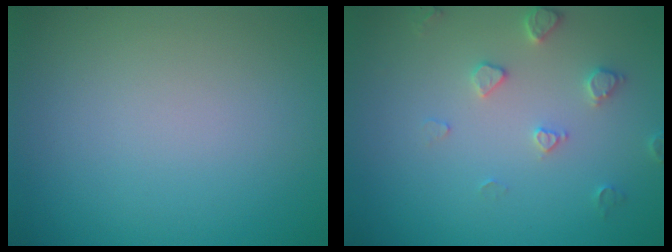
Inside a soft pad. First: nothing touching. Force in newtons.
{"total": 2.2, "press": 2.2, "slide": 0.4}